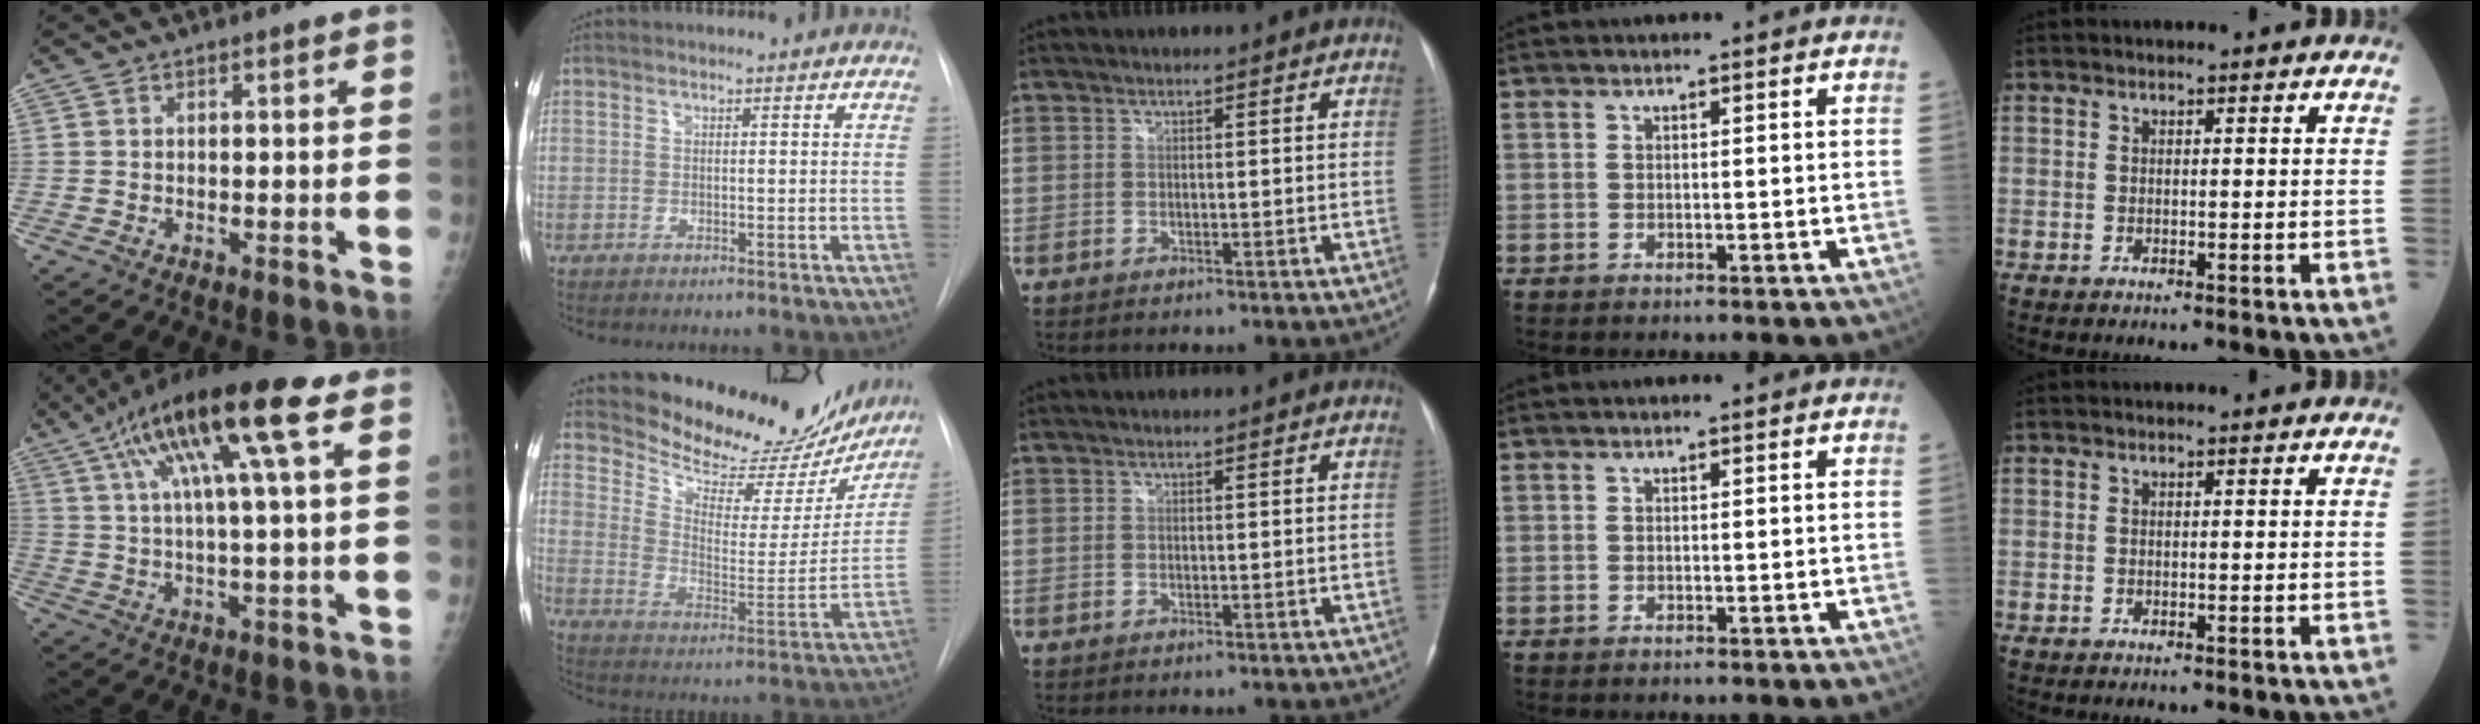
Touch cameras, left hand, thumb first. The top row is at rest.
{"thumb": {"total": 17.7, "force": [7.7, 2.4, 15.7], "torque": [-0.279, 0.011, 0.126]}, "index": {"total": 21.4, "force": [19.6, 6.4, 5.6], "torque": [-0.075, -0.048, 0.258]}}